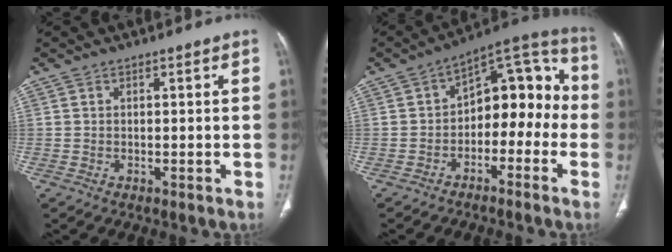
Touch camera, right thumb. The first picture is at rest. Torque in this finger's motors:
{"motor_torque": [-0.69, 0.37, 0.56, 0.26, -0.04]}